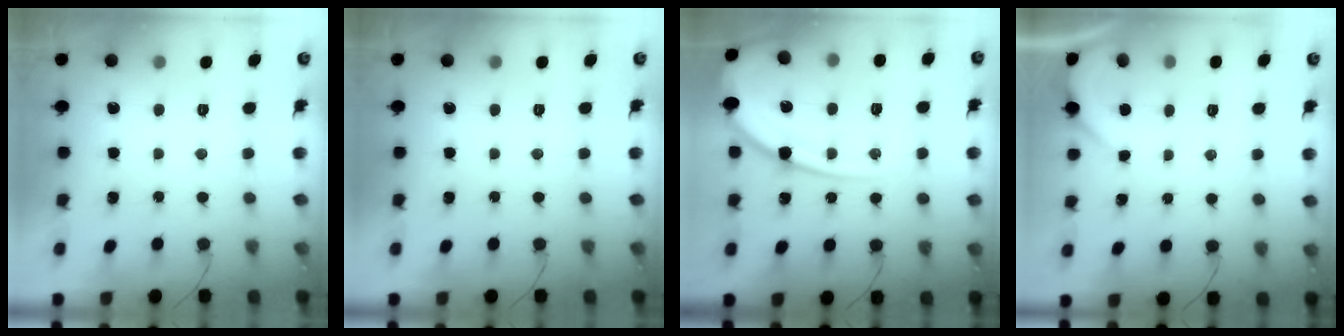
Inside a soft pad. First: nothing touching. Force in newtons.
{"total": 0.0}
{"total": 16.8, "press": 16.7, "slide": 1.7}
{"total": 1.9, "press": 1.9, "slide": 0.2}